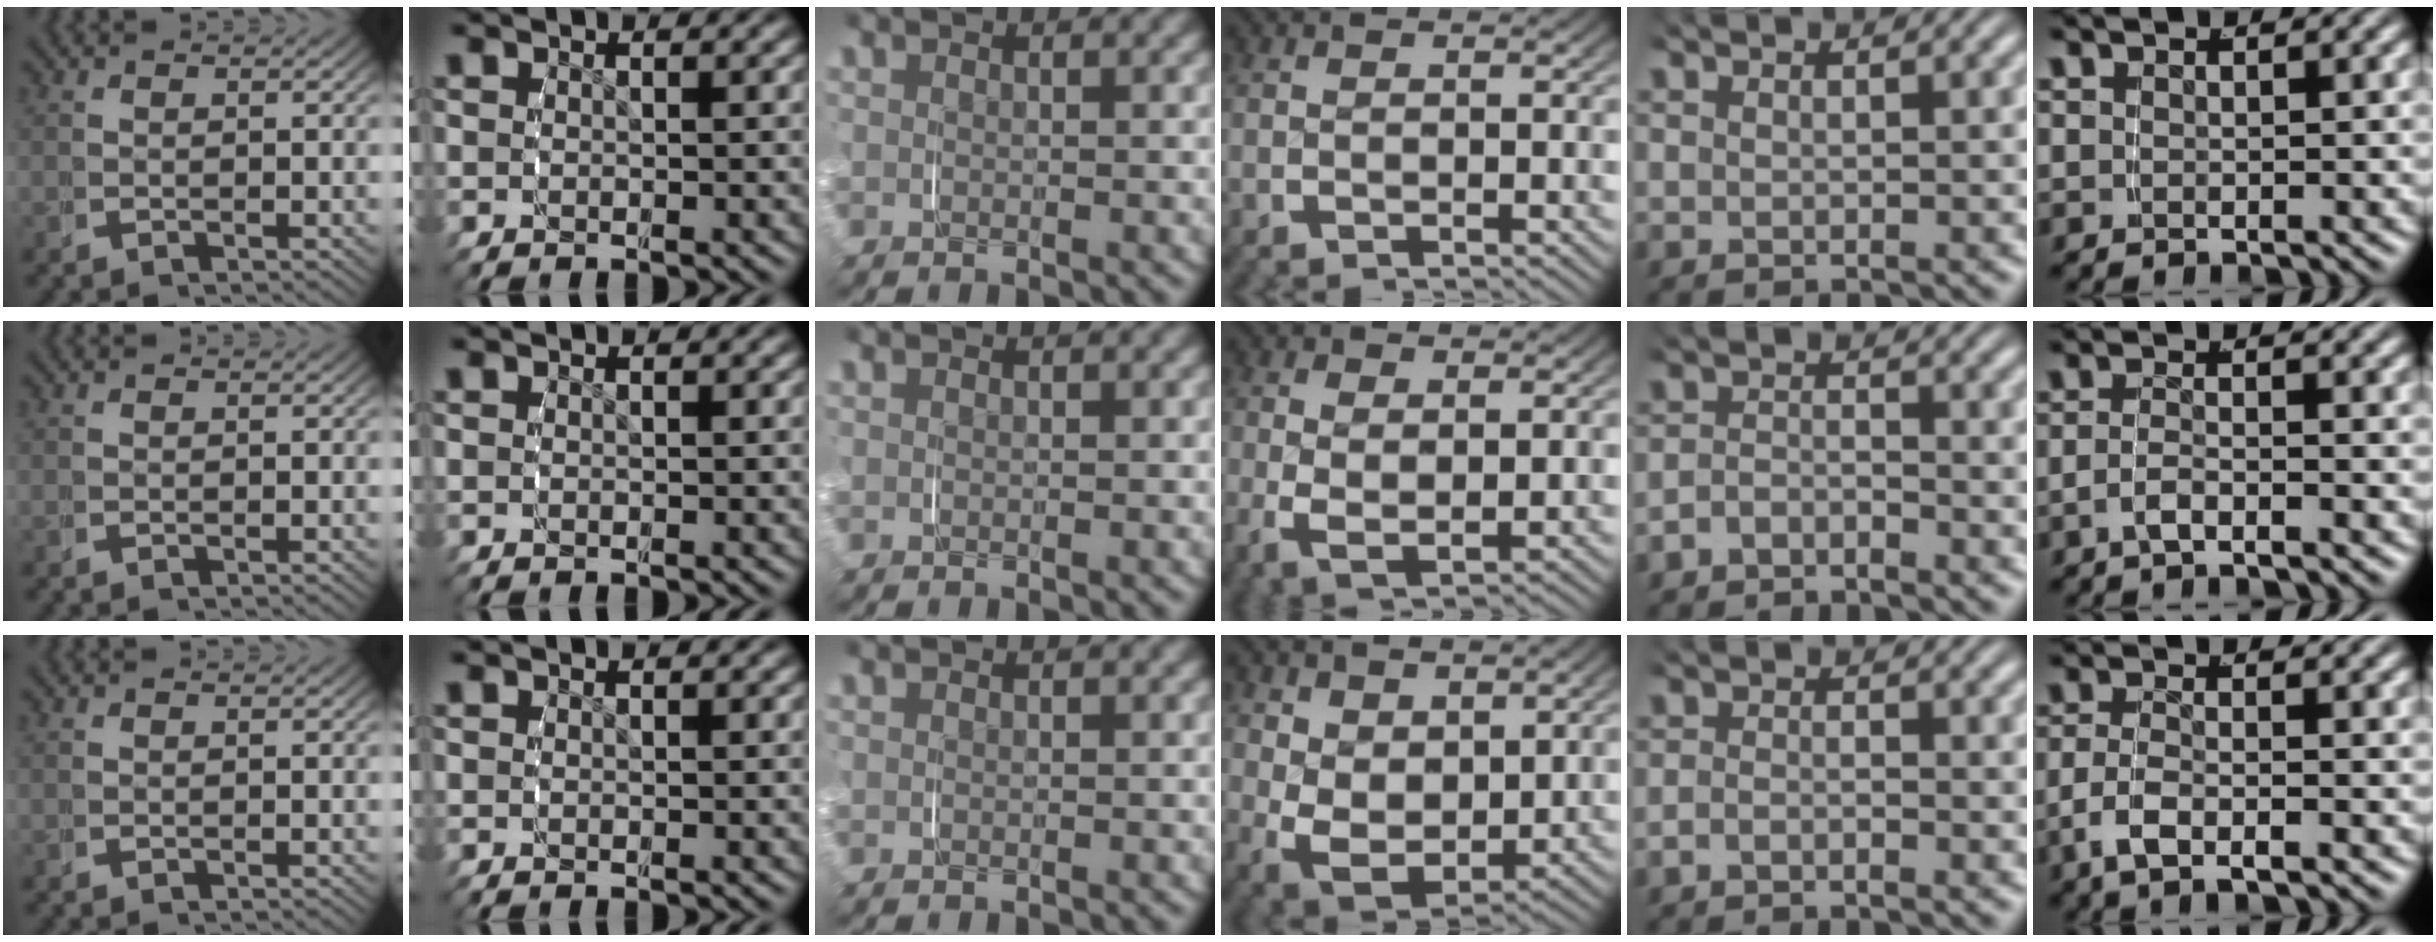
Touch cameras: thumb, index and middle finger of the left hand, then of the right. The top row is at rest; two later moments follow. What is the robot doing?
{"motion": "grasp_and_lifting", "object": "napkin"}